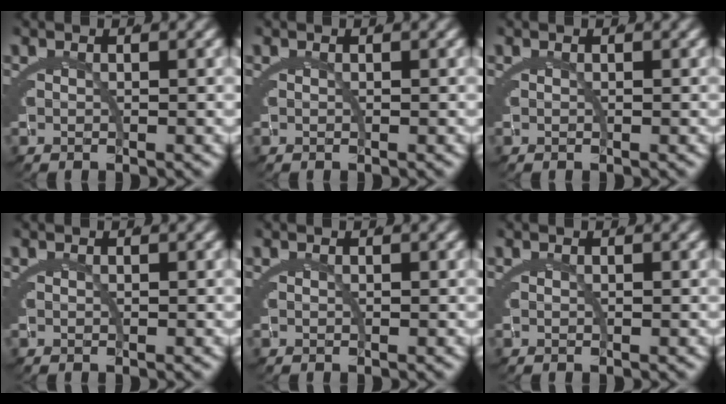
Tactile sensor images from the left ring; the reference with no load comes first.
{"total": 0.0}
{"total": 0.0}
{"total": 0.0}
{"total": 0.0}
{"total": 0.0}